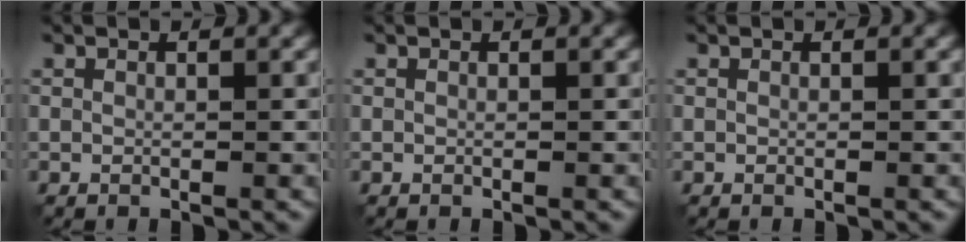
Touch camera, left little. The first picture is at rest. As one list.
[{"total": 0.0}, {"total": 0.0}]